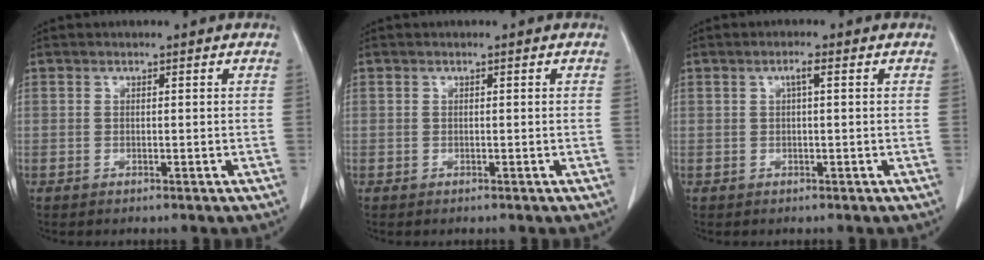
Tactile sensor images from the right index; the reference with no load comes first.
{"total": 0.0}
{"total": 1.5, "force": [0.4, 0.1, 1.4], "torque": [-0.027, 0.004, 0.006]}